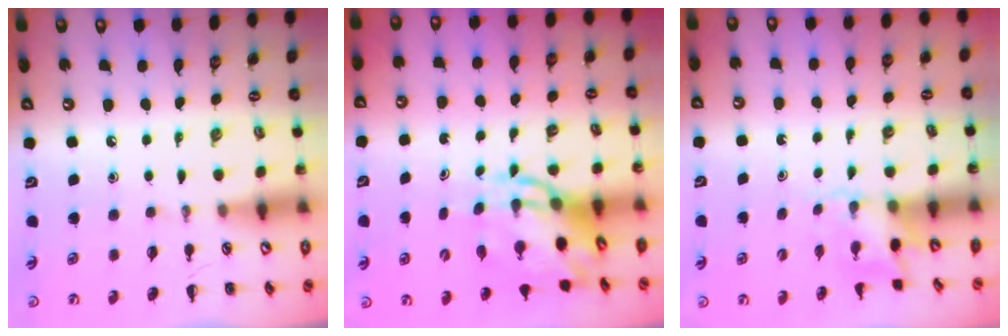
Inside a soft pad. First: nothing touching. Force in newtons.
{"total": 8.2, "press": 8.0, "slide": 1.9}
{"total": 2.5, "press": 2.3, "slide": 1.0}